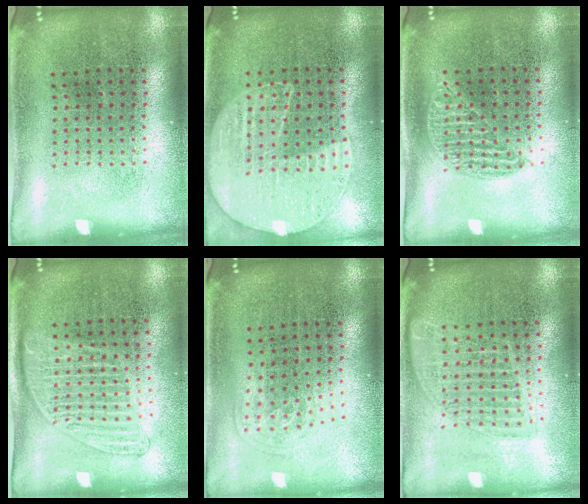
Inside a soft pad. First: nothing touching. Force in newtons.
{"total": 1.1, "press": 1.1, "slide": 0.4}
{"total": 0.9, "press": 0.8, "slide": 0.4}
{"total": 1.4, "press": 1.3, "slide": 0.6}
{"total": 0.9, "press": 0.6, "slide": 0.7}
{"total": 1.7, "press": 1.4, "slide": 0.9}